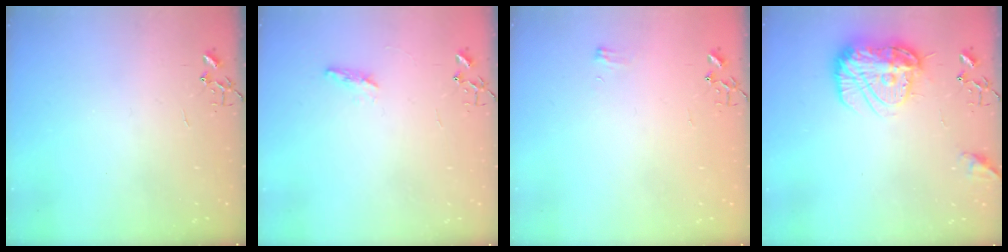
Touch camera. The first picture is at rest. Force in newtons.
{"total": 5.4, "press": 5.3, "slide": 0.6}
{"total": 5.3, "press": 5.3, "slide": 0.8}
{"total": 15.5, "press": 15.4, "slide": 1.4}